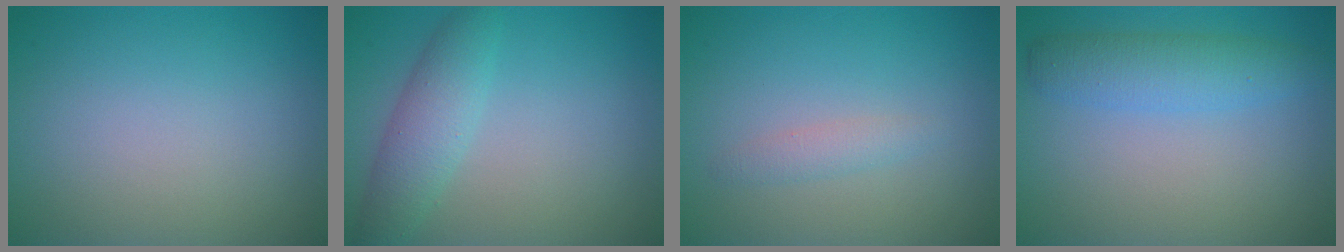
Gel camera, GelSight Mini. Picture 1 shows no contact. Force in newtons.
{"total": 3.5, "press": 3.5, "slide": 0.1}
{"total": 1.2, "press": 1.2, "slide": 0.0}
{"total": 3.5, "press": 3.5, "slide": 0.1}